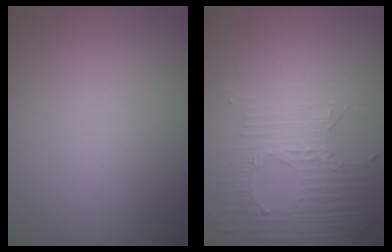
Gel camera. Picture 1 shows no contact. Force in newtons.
{"total": 5.0, "press": 3.2, "slide": 3.8}